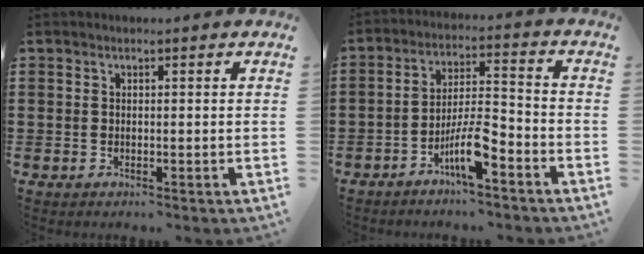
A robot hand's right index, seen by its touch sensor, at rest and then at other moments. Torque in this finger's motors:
{"motor_torque": [1.53, -0.14, 0.42, 0.08]}